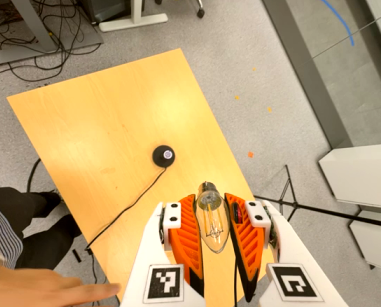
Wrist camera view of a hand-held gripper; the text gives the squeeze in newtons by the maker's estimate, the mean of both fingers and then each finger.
{"total": 22.3, "left": 25.0, "right": 19.6}